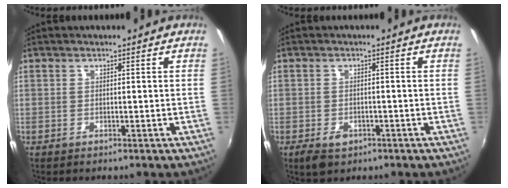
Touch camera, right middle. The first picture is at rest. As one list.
[{"total": 4.0, "force": [-2.3, 2.4, 2.2], "torque": [-0.051, -0.009, -0.036]}]